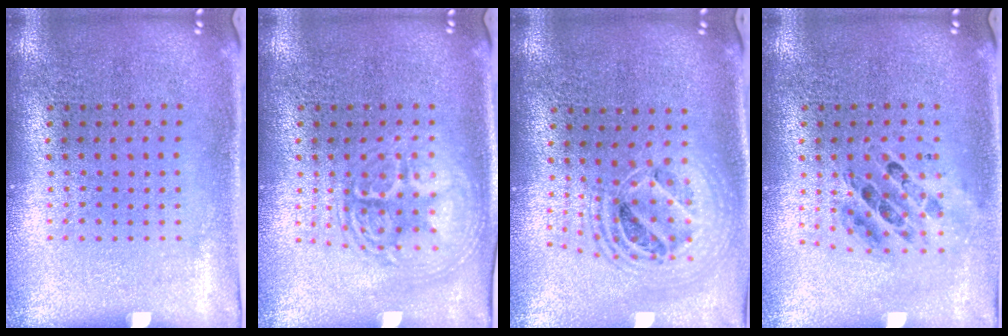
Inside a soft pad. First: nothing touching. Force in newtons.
{"total": 3.0, "press": 3.0, "slide": 0.4}
{"total": 2.1, "press": 1.7, "slide": 1.2}
{"total": 0.7, "press": 0.7, "slide": 0.2}